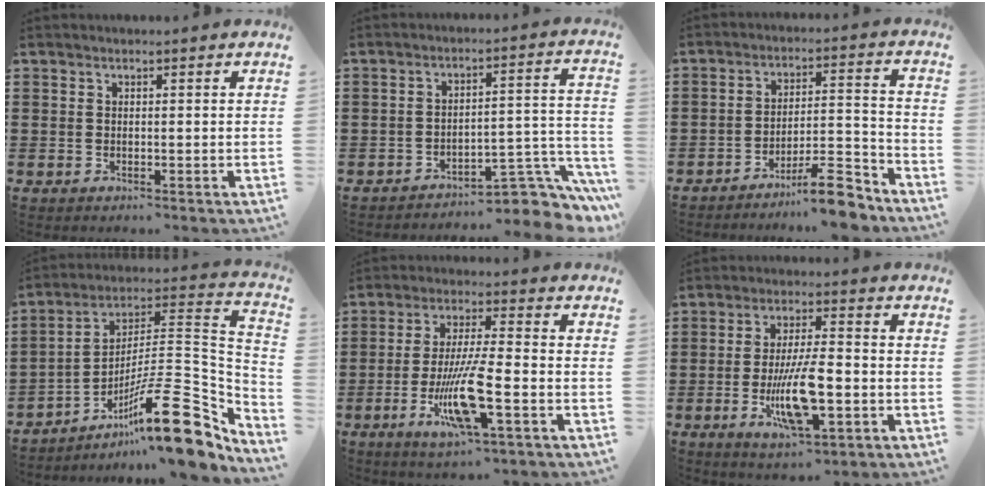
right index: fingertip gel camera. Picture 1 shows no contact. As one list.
[{"total": 6.7, "force": [-5.3, 1.8, 3.6], "torque": [-0.053, 0.002, -0.098]}, {"total": 9.6, "force": [-8.0, 1.1, 5.2], "torque": [-0.071, 0.025, -0.146]}, {"total": 18.8, "force": [-9.7, 4.4, 15.5], "torque": [-0.232, 0.014, -0.165]}, {"total": 10.8, "force": [-3.9, 1.7, 10.0], "torque": [-0.207, -0.015, -0.076]}, {"total": 10.7, "force": [-2.9, 3.2, 9.8], "torque": [-0.196, -0.011, -0.051]}]